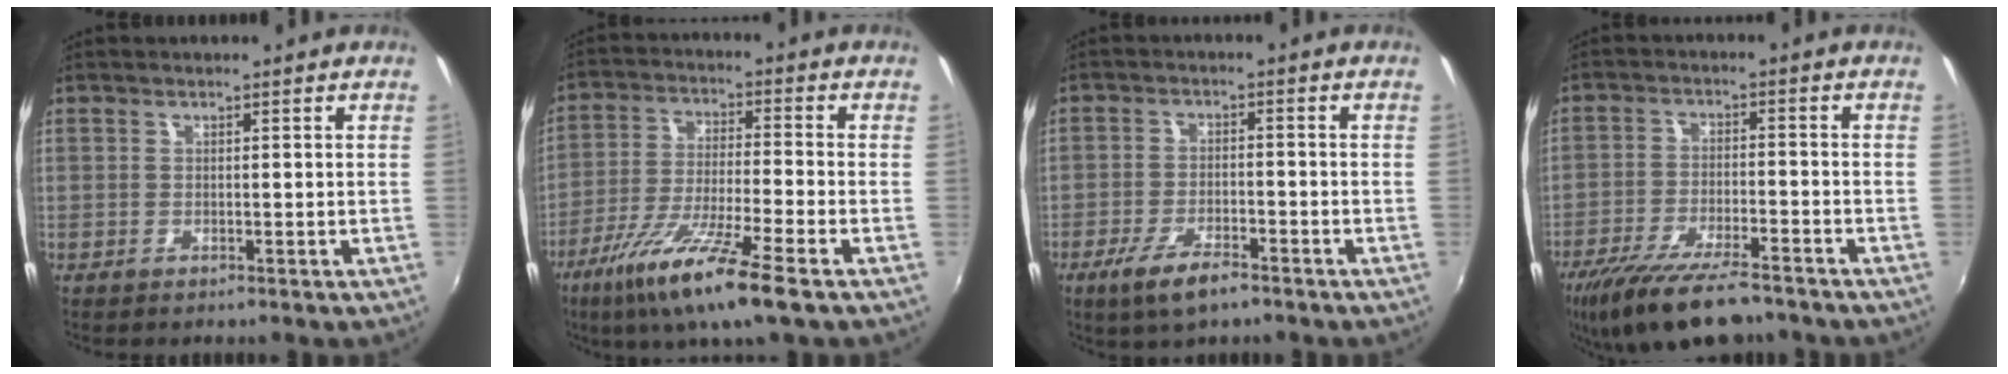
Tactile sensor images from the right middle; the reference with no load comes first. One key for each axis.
{"total": 14.1, "fx": -8.3, "fy": 1.2, "fz": 11.3, "tx": -0.229, "ty": -0.036, "tz": -0.155}
{"total": 7.2, "fx": -4.8, "fy": 2.1, "fz": 4.8, "tx": -0.116, "ty": -0.016, "tz": -0.087}
{"total": 14.3, "fx": -11.3, "fy": 3.5, "fz": 8.0, "tx": -0.174, "ty": -0.033, "tz": -0.192}